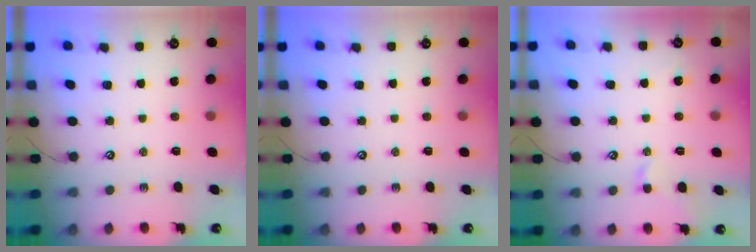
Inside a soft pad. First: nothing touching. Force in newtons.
{"total": 0.0}
{"total": 0.7, "press": 0.7, "slide": 0.2}